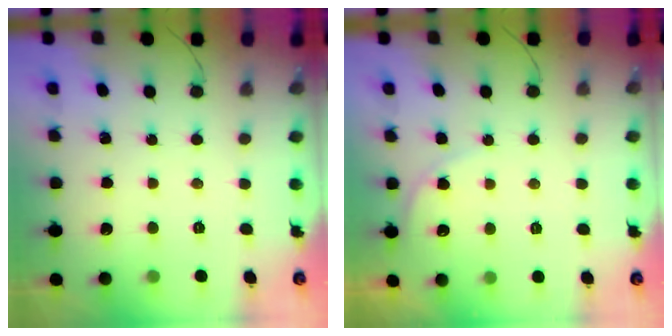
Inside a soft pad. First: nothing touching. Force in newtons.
{"total": 4.8, "press": 4.8, "slide": 0.5}